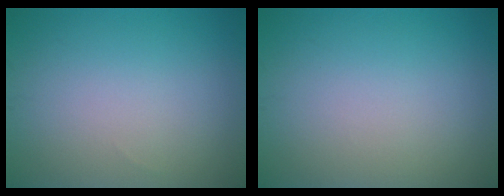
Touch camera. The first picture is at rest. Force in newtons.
{"total": 0.0}